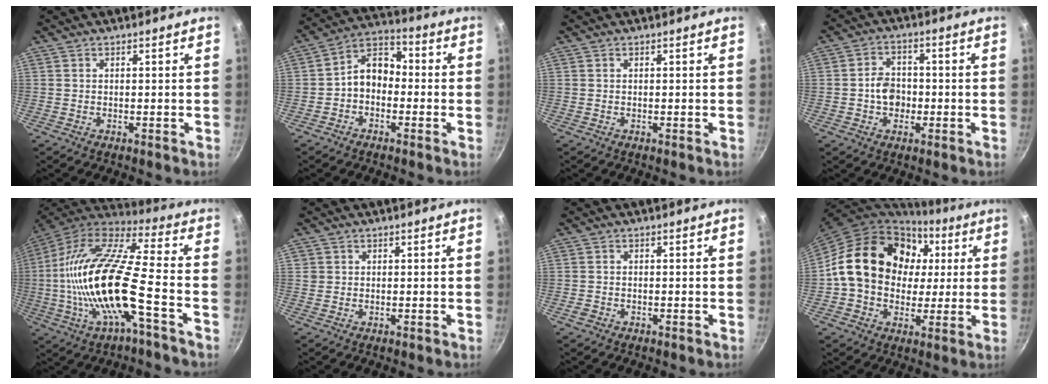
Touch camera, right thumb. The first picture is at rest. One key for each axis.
{"total": 8.0, "fx": -1.4, "fy": 6.0, "fz": 5.2, "tx": -0.055, "ty": 0.040, "tz": -0.043}
{"total": 0.0}
{"total": 5.9, "fx": -1.0, "fy": 4.7, "fz": 3.3, "tx": -0.027, "ty": 0.016, "tz": -0.022}
{"total": 22.9, "fx": -5.1, "fy": 6.3, "fz": 21.5, "tx": -0.406, "ty": 0.029, "tz": -0.109}
{"total": 1.0, "fx": 0.2, "fy": 1.0, "fz": 0.2, "tx": 0.006, "ty": 0.007, "tz": 0.002}
{"total": 1.2, "fx": -0.7, "fy": 0.9, "fz": 0.5, "tx": -0.016, "ty": 0.005, "tz": -0.014}
{"total": 21.3, "fx": 3.8, "fy": 17.0, "fz": 12.3, "tx": -0.182, "ty": 0.024, "tz": 0.060}